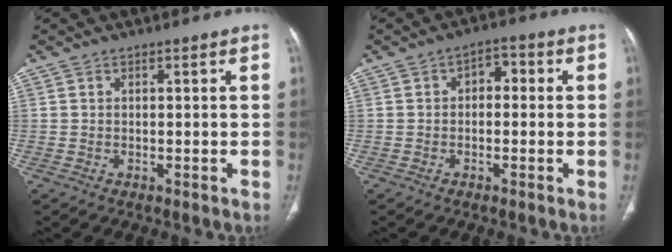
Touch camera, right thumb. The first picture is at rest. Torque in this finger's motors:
{"motor_torque": [-0.55, 0.25, -0.19, 0.03, 0.09]}